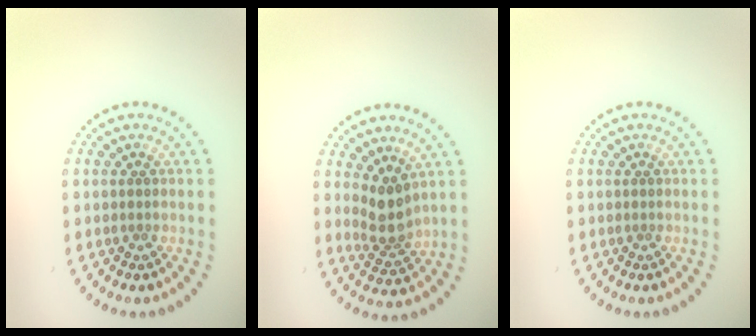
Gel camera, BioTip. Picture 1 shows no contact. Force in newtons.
{"total": 2.9, "press": 2.2, "slide": 1.9}
{"total": 0.0}